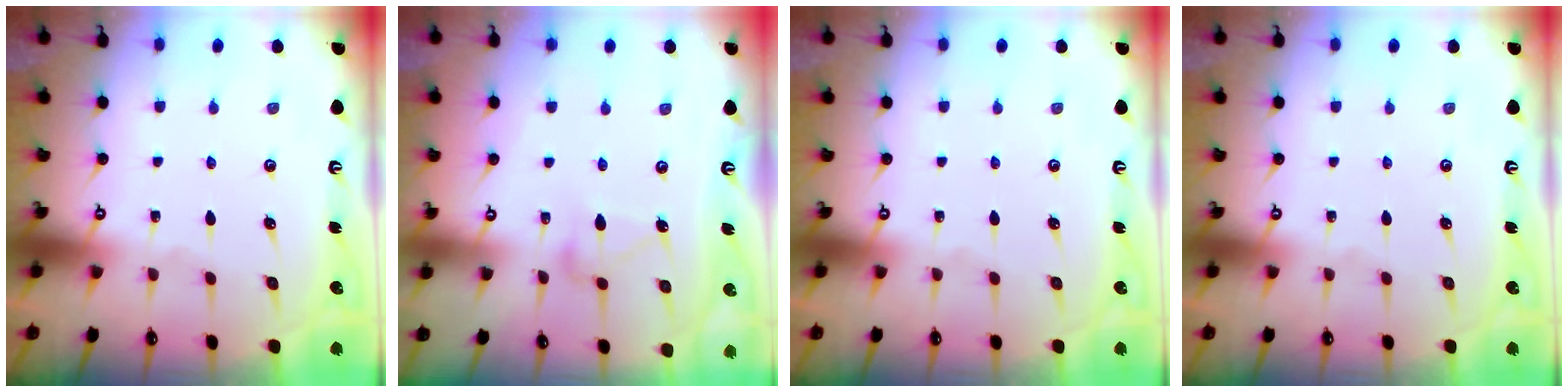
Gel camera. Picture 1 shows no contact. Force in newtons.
{"total": 9.9, "press": 9.9, "slide": 0.4}
{"total": 0.0}
{"total": 0.0}